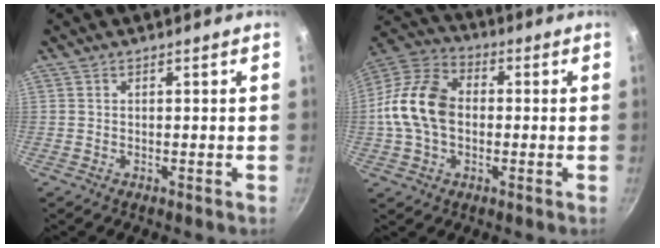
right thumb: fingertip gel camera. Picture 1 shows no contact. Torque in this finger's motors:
{"motor_torque": [0.10, 0.63, 0.74, -0.69, 0.36]}